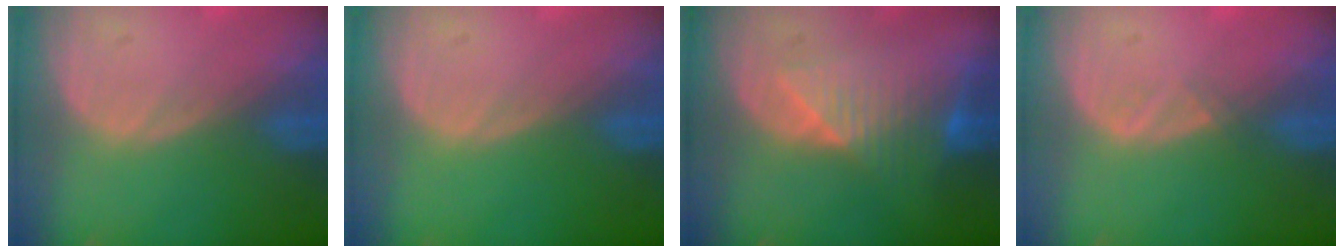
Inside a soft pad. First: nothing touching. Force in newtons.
{"total": 0.0}
{"total": 7.7, "press": 7.0, "slide": 3.3}
{"total": 1.0, "press": 0.9, "slide": 0.5}